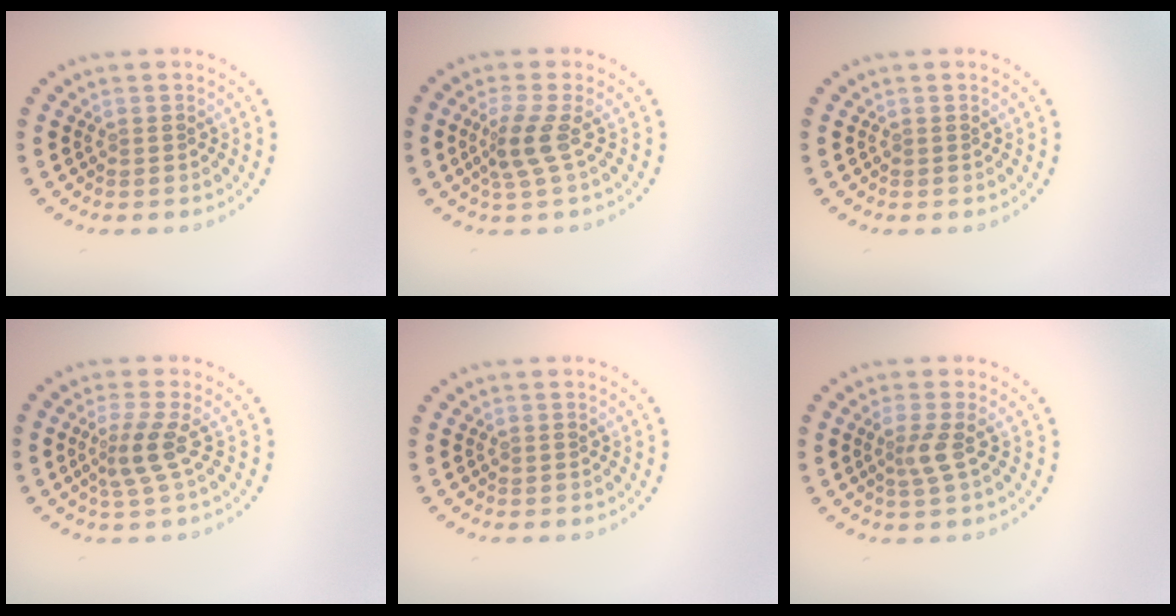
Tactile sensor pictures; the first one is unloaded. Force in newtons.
{"total": 2.4, "press": 1.7, "slide": 1.7}
{"total": 0.0}
{"total": 2.6, "press": 1.8, "slide": 1.8}
{"total": 0.0}
{"total": 2.0, "press": 1.5, "slide": 1.3}